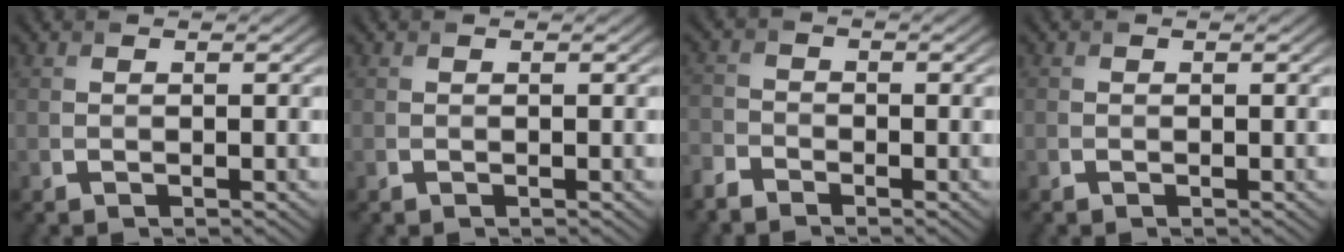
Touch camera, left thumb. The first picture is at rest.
{"total": 0.0}
{"total": 3.0, "force": [-2.7, 1.1, 0.8], "torque": [-0.019, -0.005, -0.070]}
{"total": 0.0}